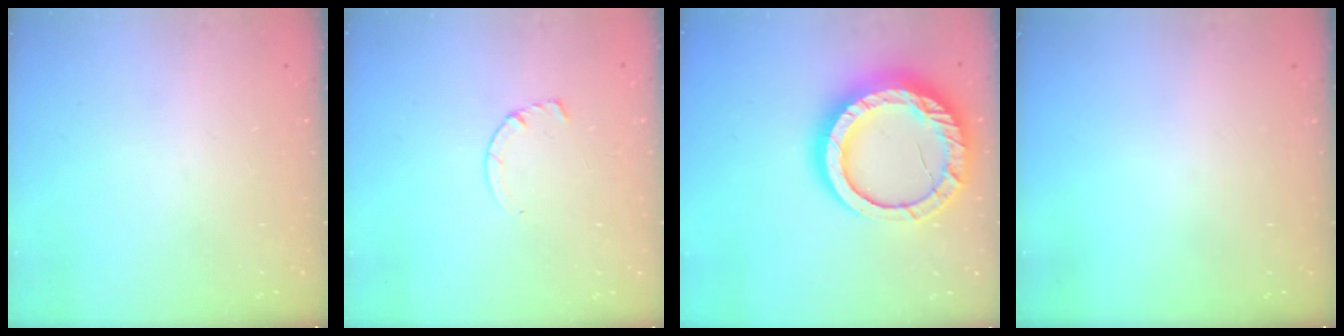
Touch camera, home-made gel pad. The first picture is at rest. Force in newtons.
{"total": 2.9, "press": 2.9, "slide": 0.4}
{"total": 22.6, "press": 22.5, "slide": 2.2}
{"total": 0.0}